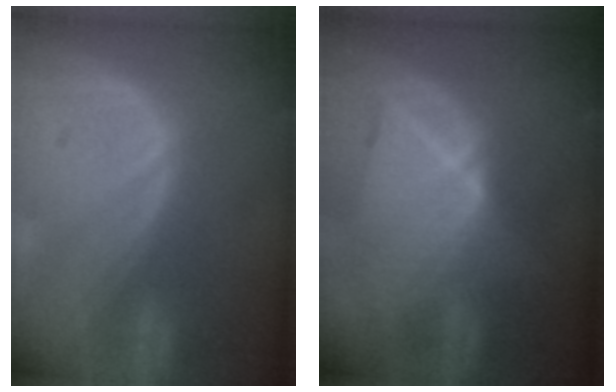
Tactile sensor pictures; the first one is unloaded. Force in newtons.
{"total": 9.0, "press": 8.0, "slide": 4.2}